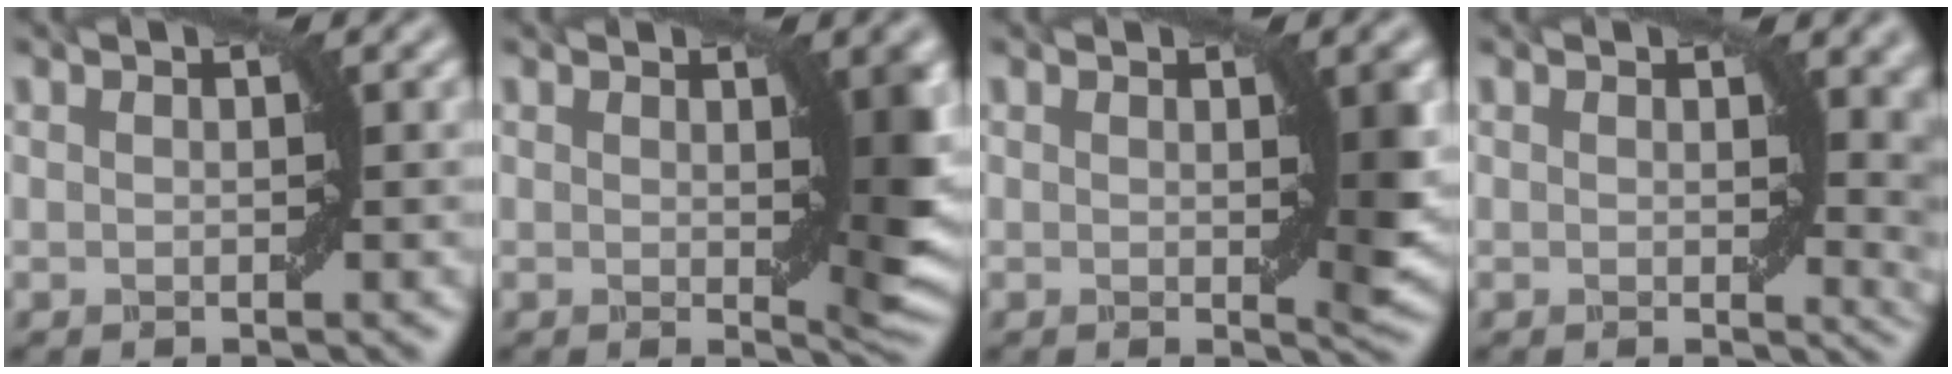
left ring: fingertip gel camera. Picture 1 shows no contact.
{"total": 4.4, "force": [0.7, 0.8, 4.3], "torque": [-0.049, -0.009, 0.014]}
{"total": 2.9, "force": [0.5, 0.4, 2.8], "torque": [-0.032, -0.007, 0.009]}
{"total": 5.1, "force": [1.3, 2.4, 4.3], "torque": [-0.038, -0.010, 0.025]}